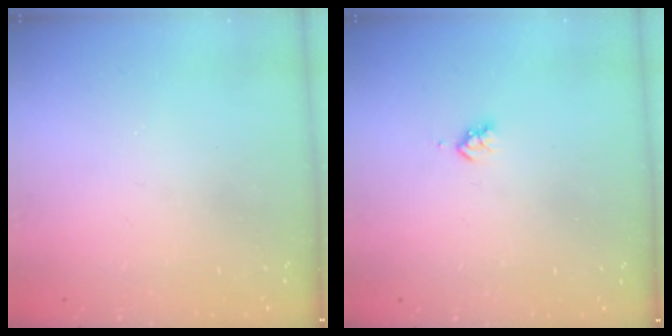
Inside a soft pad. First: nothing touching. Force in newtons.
{"total": 2.3, "press": 2.3, "slide": 0.4}